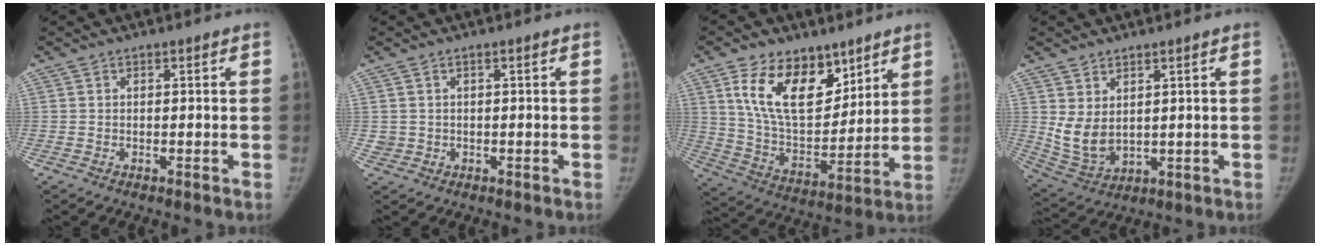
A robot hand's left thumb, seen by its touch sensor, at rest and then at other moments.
{"total": 1.6, "force": [0.0, 1.5, 0.2], "torque": [0.004, 0.004, 0.004]}
{"total": 17.6, "force": [9.6, 10.1, 10.8], "torque": [-0.136, -0.055, 0.183]}
{"total": 7.2, "force": [1.8, 4.5, 5.3], "torque": [-0.092, -0.017, 0.057]}